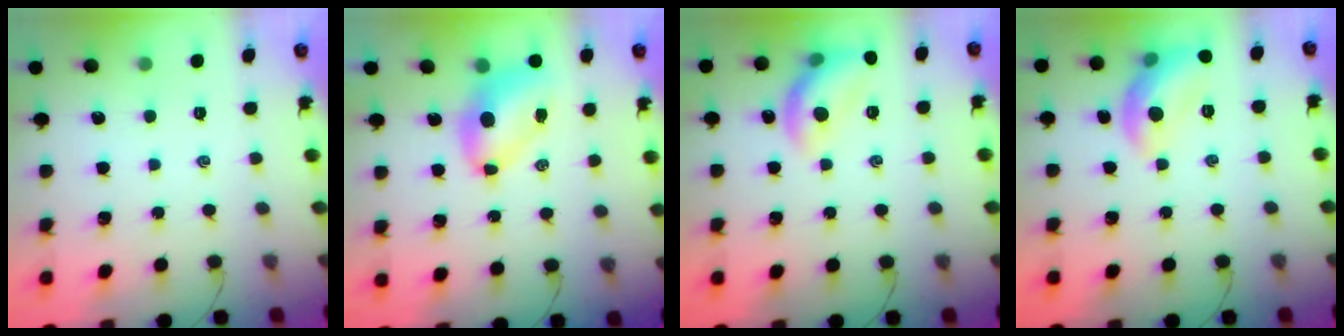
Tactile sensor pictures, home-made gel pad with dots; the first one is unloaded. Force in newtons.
{"total": 7.2, "press": 7.1, "slide": 1.1}
{"total": 13.8, "press": 13.7, "slide": 1.3}
{"total": 11.2, "press": 11.2, "slide": 0.8}